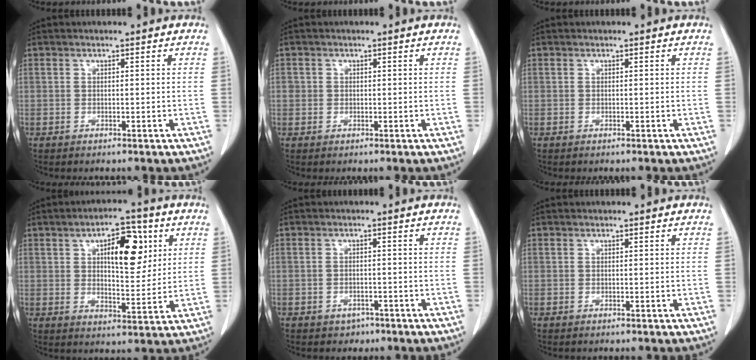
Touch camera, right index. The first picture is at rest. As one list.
[{"total": 1.4, "force": [0.1, 1.4, 0.2], "torque": [0.005, 0.007, 0.003]}, {"total": 0.0}, {"total": 10.0, "force": [3.7, 3.8, 8.4], "torque": [-0.128, 0.010, 0.060]}, {"total": 2.3, "force": [-1.5, 1.7, 0.4], "torque": [-0.005, 0.006, -0.014]}, {"total": 0.0}]